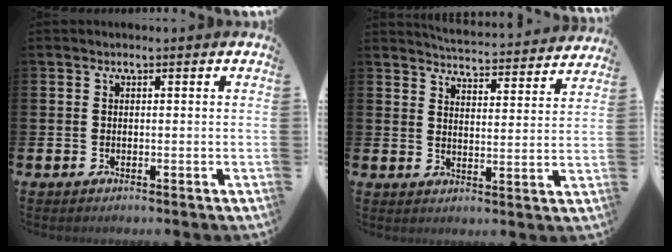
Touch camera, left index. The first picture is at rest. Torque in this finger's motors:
{"motor_torque": [0.81, -1.33, 0.02, 0.03]}